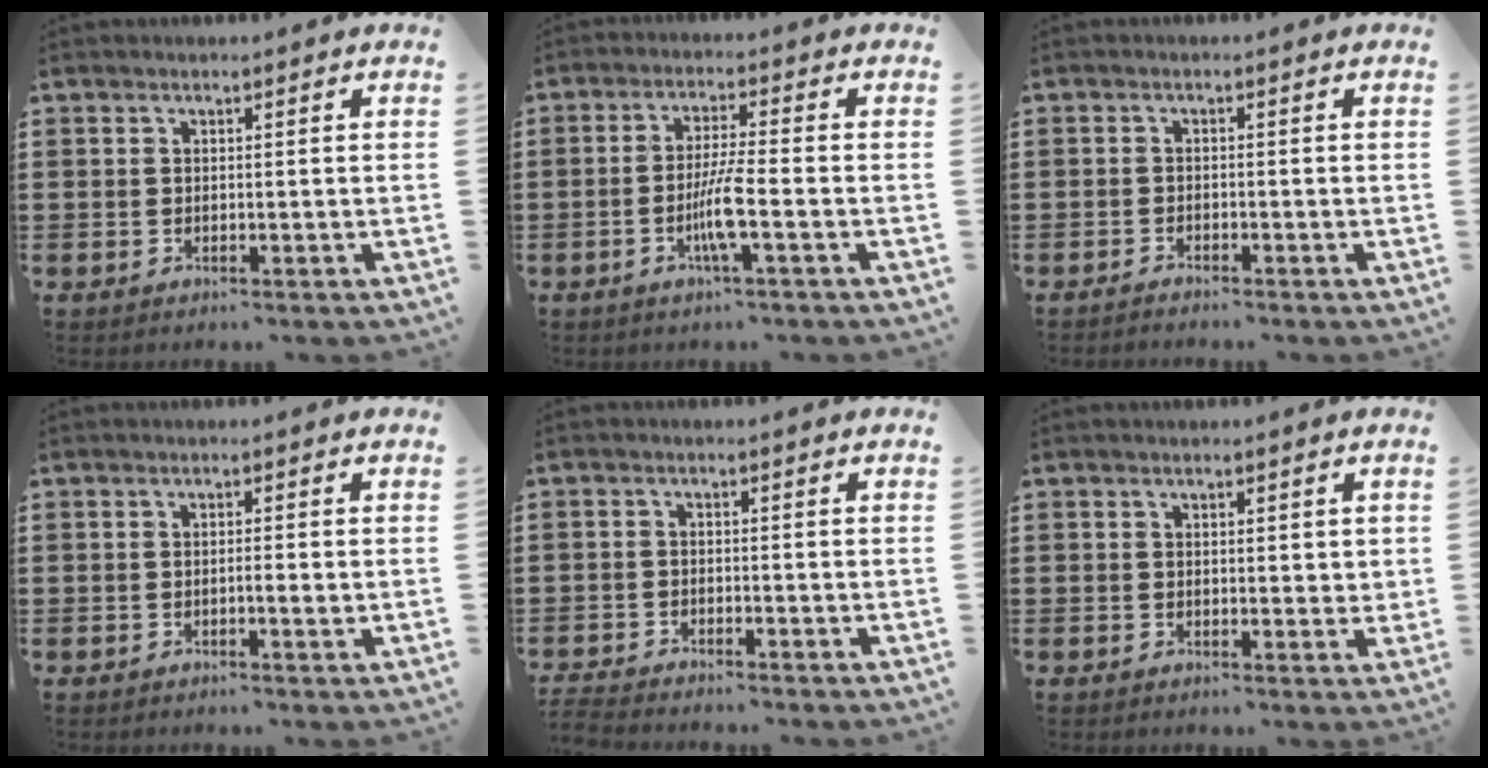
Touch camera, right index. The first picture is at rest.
{"total": 5.8, "force": [-2.0, 0.2, 5.4], "torque": [-0.115, -0.015, -0.043]}
{"total": 1.2, "force": [-1.2, 0.0, 0.0], "torque": [-0.003, 0.003, -0.025]}
{"total": 1.5, "force": [-0.5, 0.2, 1.4], "torque": [-0.025, -0.002, -0.009]}
{"total": 2.0, "force": [-2.0, 0.0, 0.0], "torque": [-0.004, 0.000, -0.042]}
{"total": 1.2, "force": [0.5, 0.8, 0.8], "torque": [-0.009, 0.003, 0.006]}